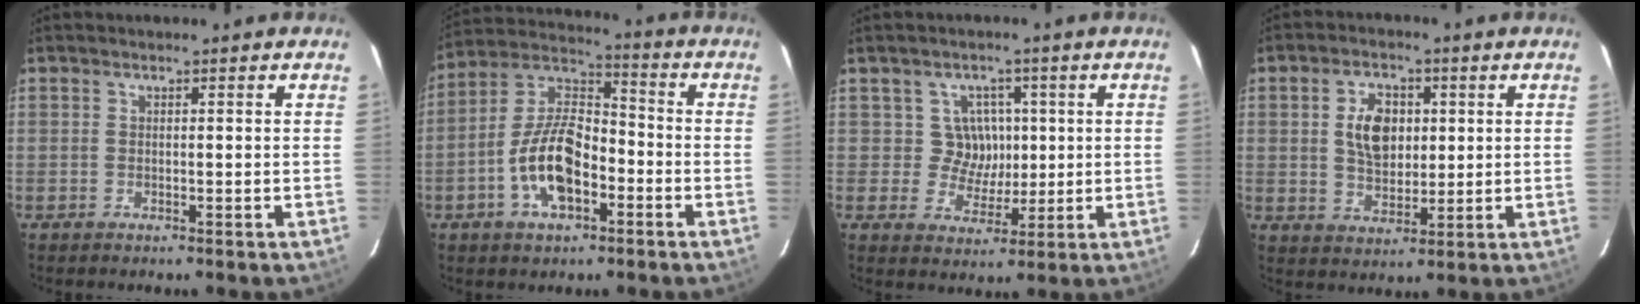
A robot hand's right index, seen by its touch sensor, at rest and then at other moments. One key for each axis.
{"total": 13.5, "fx": -5.0, "fy": 6.8, "fz": 10.6, "tx": -0.215, "ty": 0.016, "tz": -0.089}
{"total": 5.5, "fx": 0.8, "fy": 5.4, "fz": 0.7, "tx": -0.012, "ty": 0.011, "tz": 0.015}
{"total": 7.9, "fx": 1.5, "fy": 5.1, "fz": 5.8, "tx": -0.107, "ty": 0.012, "tz": 0.033}